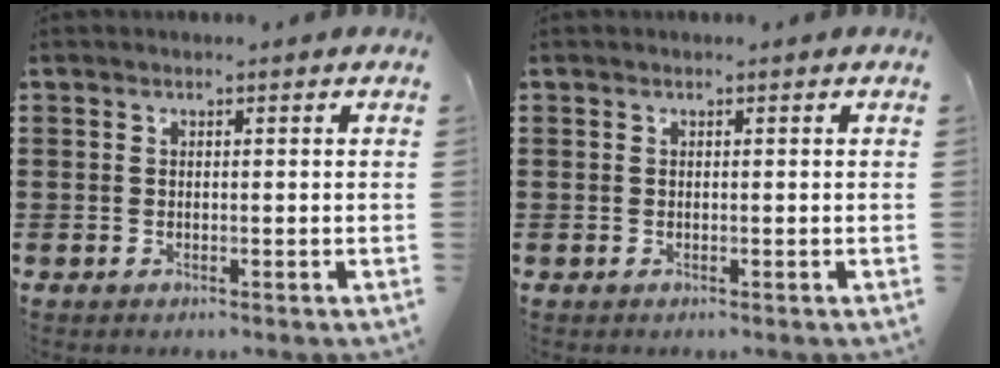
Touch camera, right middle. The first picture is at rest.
{"total": 0.0}